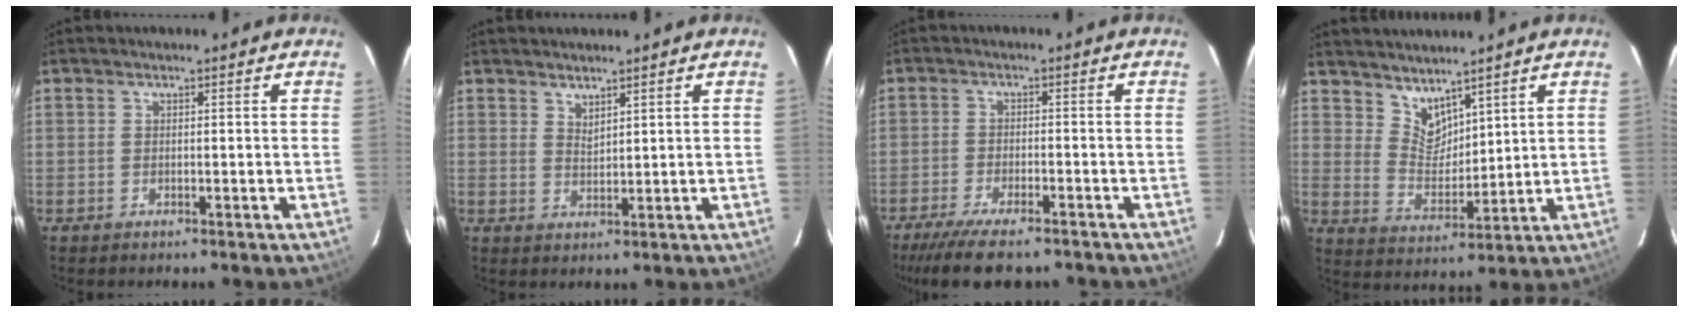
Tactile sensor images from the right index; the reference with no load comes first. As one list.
[{"total": 2.2, "force": [2.0, 0.5, 0.8], "torque": [-0.012, 0.001, 0.035]}, {"total": 11.6, "force": [-9.5, 2.7, 6.1], "torque": [-0.141, -0.033, -0.158]}, {"total": 6.6, "force": [5.4, 3.1, 2.0], "torque": [-0.027, -0.002, 0.110]}]